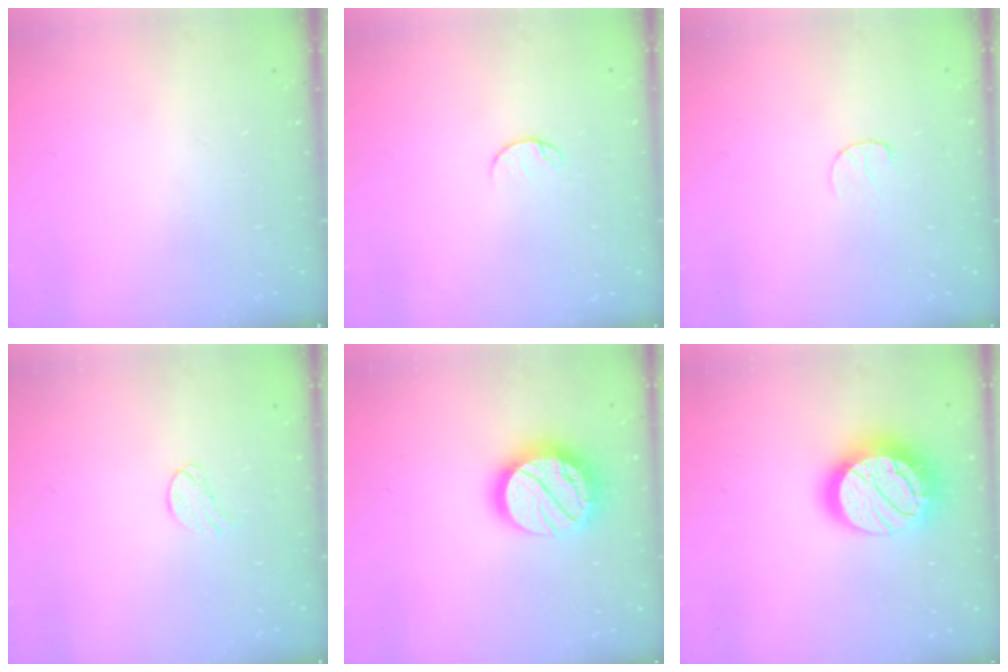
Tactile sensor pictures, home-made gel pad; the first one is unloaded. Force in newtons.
{"total": 5.6, "press": 5.5, "slide": 0.6}
{"total": 5.8, "press": 5.8, "slide": 0.5}
{"total": 5.6, "press": 5.6, "slide": 0.5}
{"total": 18.6, "press": 18.5, "slide": 1.6}
{"total": 20.6, "press": 20.5, "slide": 1.4}